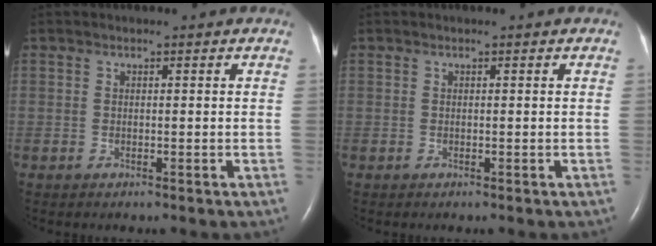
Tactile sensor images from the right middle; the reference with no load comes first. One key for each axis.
{"total": 0.0}